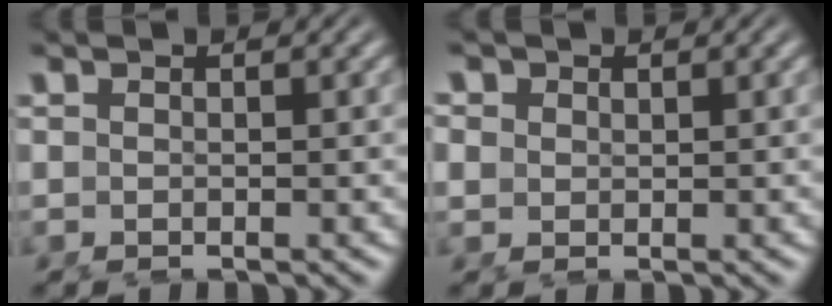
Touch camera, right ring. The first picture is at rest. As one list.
[{"total": 1.8, "force": [0.8, 1.5, 0.7], "torque": [-0.019, -0.007, 0.022]}]